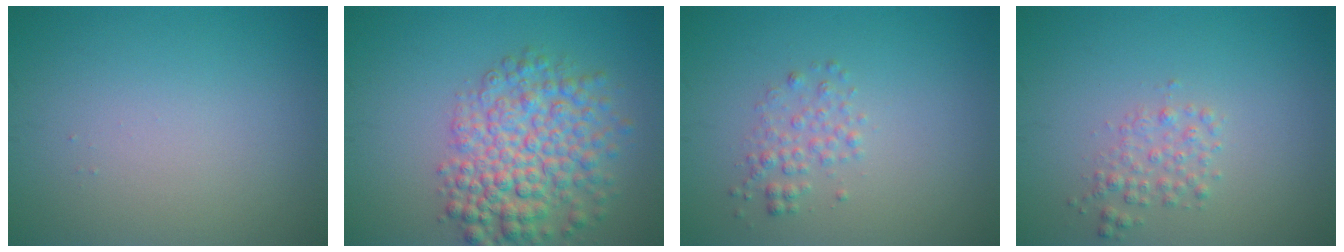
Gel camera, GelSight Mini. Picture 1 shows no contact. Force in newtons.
{"total": 7.0, "press": 7.0, "slide": 0.2}
{"total": 1.7, "press": 1.7, "slide": 0.0}
{"total": 1.7, "press": 1.7, "slide": 0.1}